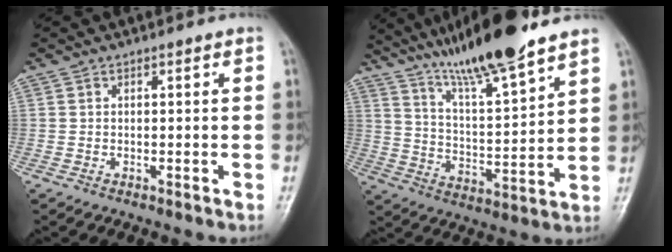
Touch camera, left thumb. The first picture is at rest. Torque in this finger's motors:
{"motor_torque": [1.38, -0.86, 1.42, -1.35, 0.12]}